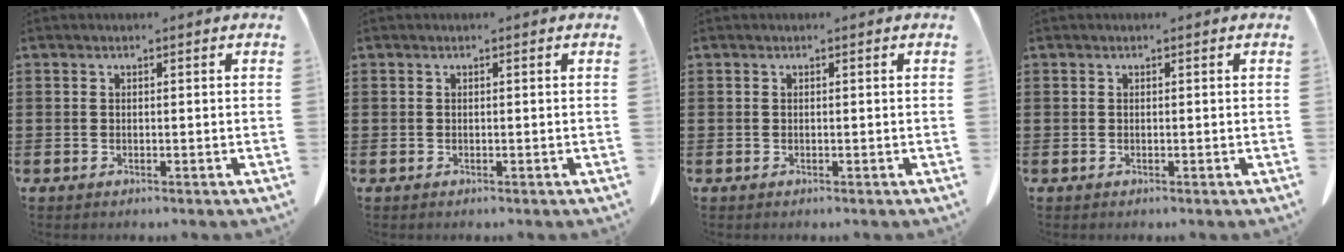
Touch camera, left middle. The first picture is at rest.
{"total": 0.0}
{"total": 0.0}
{"total": 0.0}